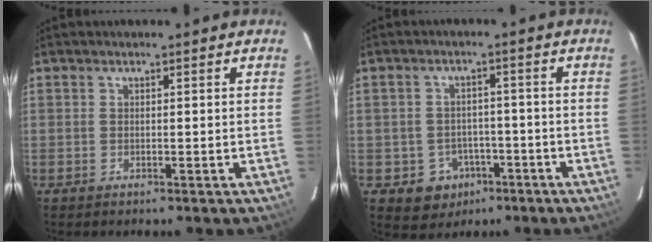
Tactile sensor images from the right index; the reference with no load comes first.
{"total": 6.8, "force": [-3.4, 5.8, 1.4], "torque": [-0.037, 0.021, -0.030]}